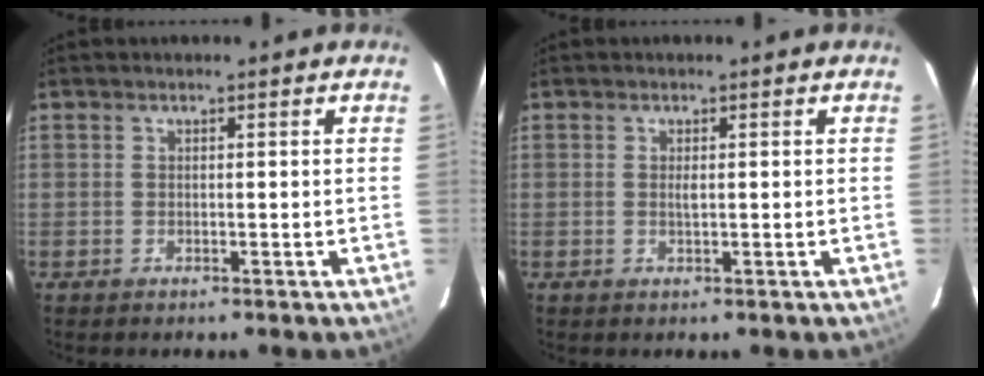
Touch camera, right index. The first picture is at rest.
{"total": 1.0, "force": [0.1, 0.3, 1.0], "torque": [-0.018, 0.000, 0.002]}